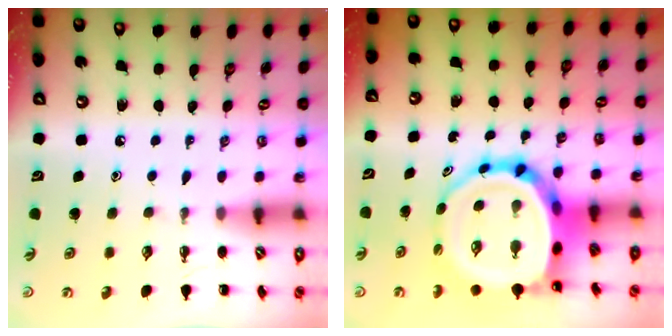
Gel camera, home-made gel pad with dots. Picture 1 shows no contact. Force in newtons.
{"total": 14.2, "press": 13.5, "slide": 4.4}